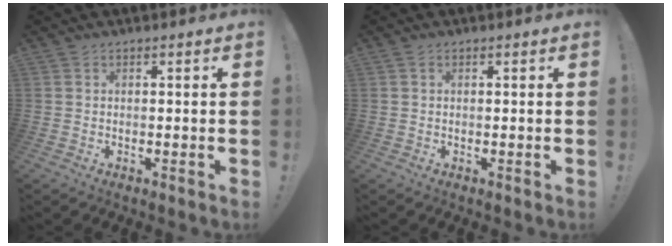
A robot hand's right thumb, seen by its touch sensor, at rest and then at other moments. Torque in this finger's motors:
{"motor_torque": [-0.04, 0.03, -0.01, -0.01, 0.00]}